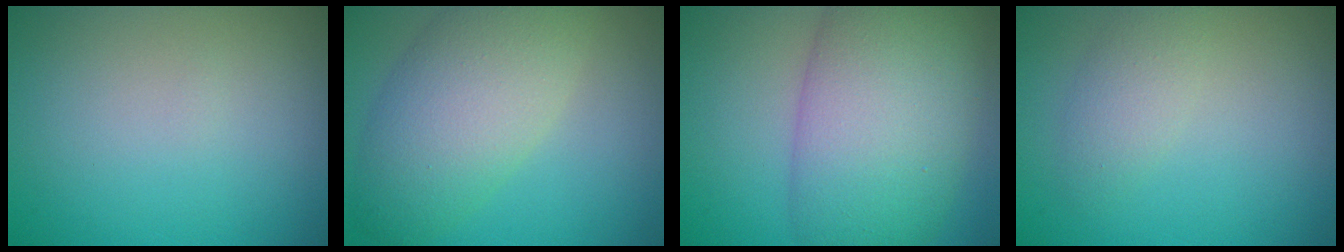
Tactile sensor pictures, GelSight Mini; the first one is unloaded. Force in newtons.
{"total": 7.4, "press": 7.4, "slide": 0.4}
{"total": 10.8, "press": 10.8, "slide": 0.4}
{"total": 2.2, "press": 2.2, "slide": 0.1}